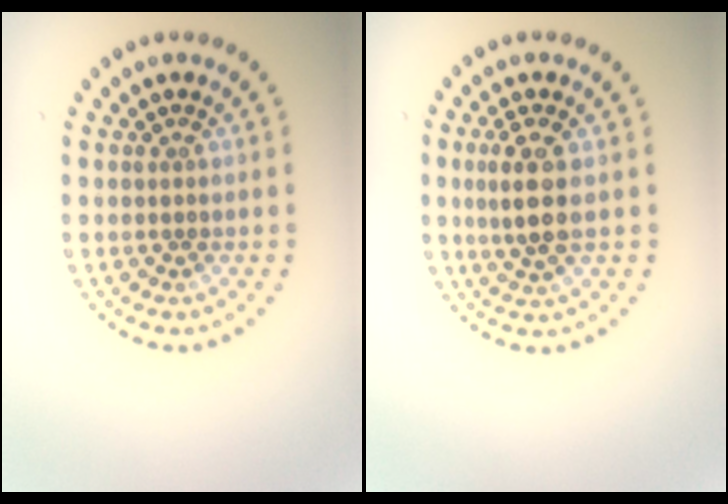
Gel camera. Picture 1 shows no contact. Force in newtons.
{"total": 3.0, "press": 2.8, "slide": 1.2}